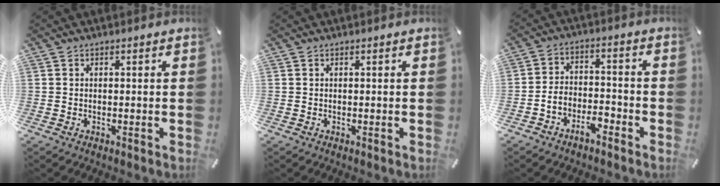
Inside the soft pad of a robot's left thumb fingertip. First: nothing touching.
{"total": 0.0}
{"total": 5.8, "force": [-4.4, 3.0, 2.3], "torque": [-0.045, 0.023, -0.084]}